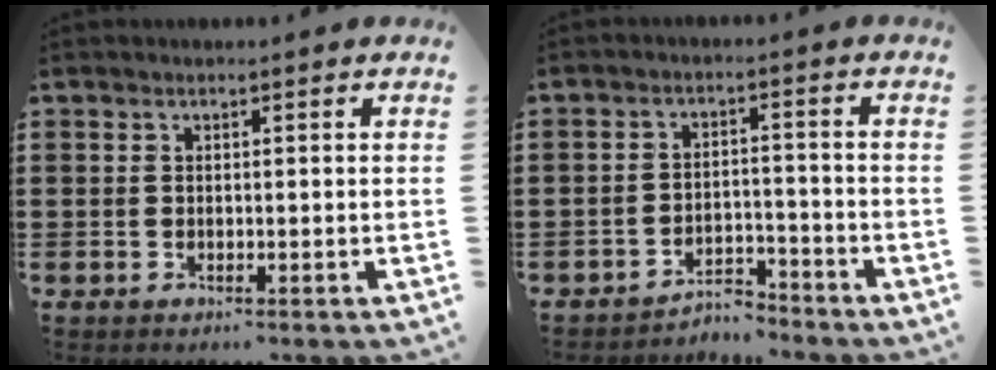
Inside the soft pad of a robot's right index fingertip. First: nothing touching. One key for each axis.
{"total": 3.7, "fx": -3.7, "fy": 0.5, "fz": 0.4, "tx": -0.013, "ty": 0.004, "tz": -0.076}